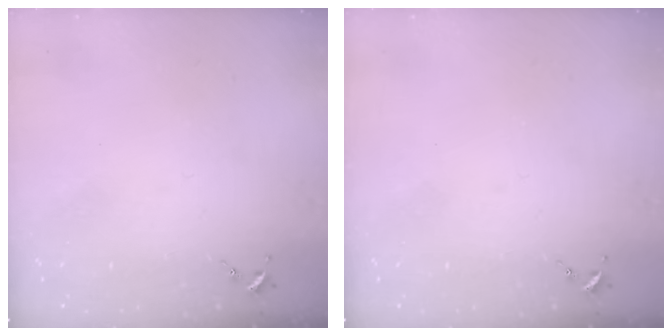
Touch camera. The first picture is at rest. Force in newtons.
{"total": 0.0}